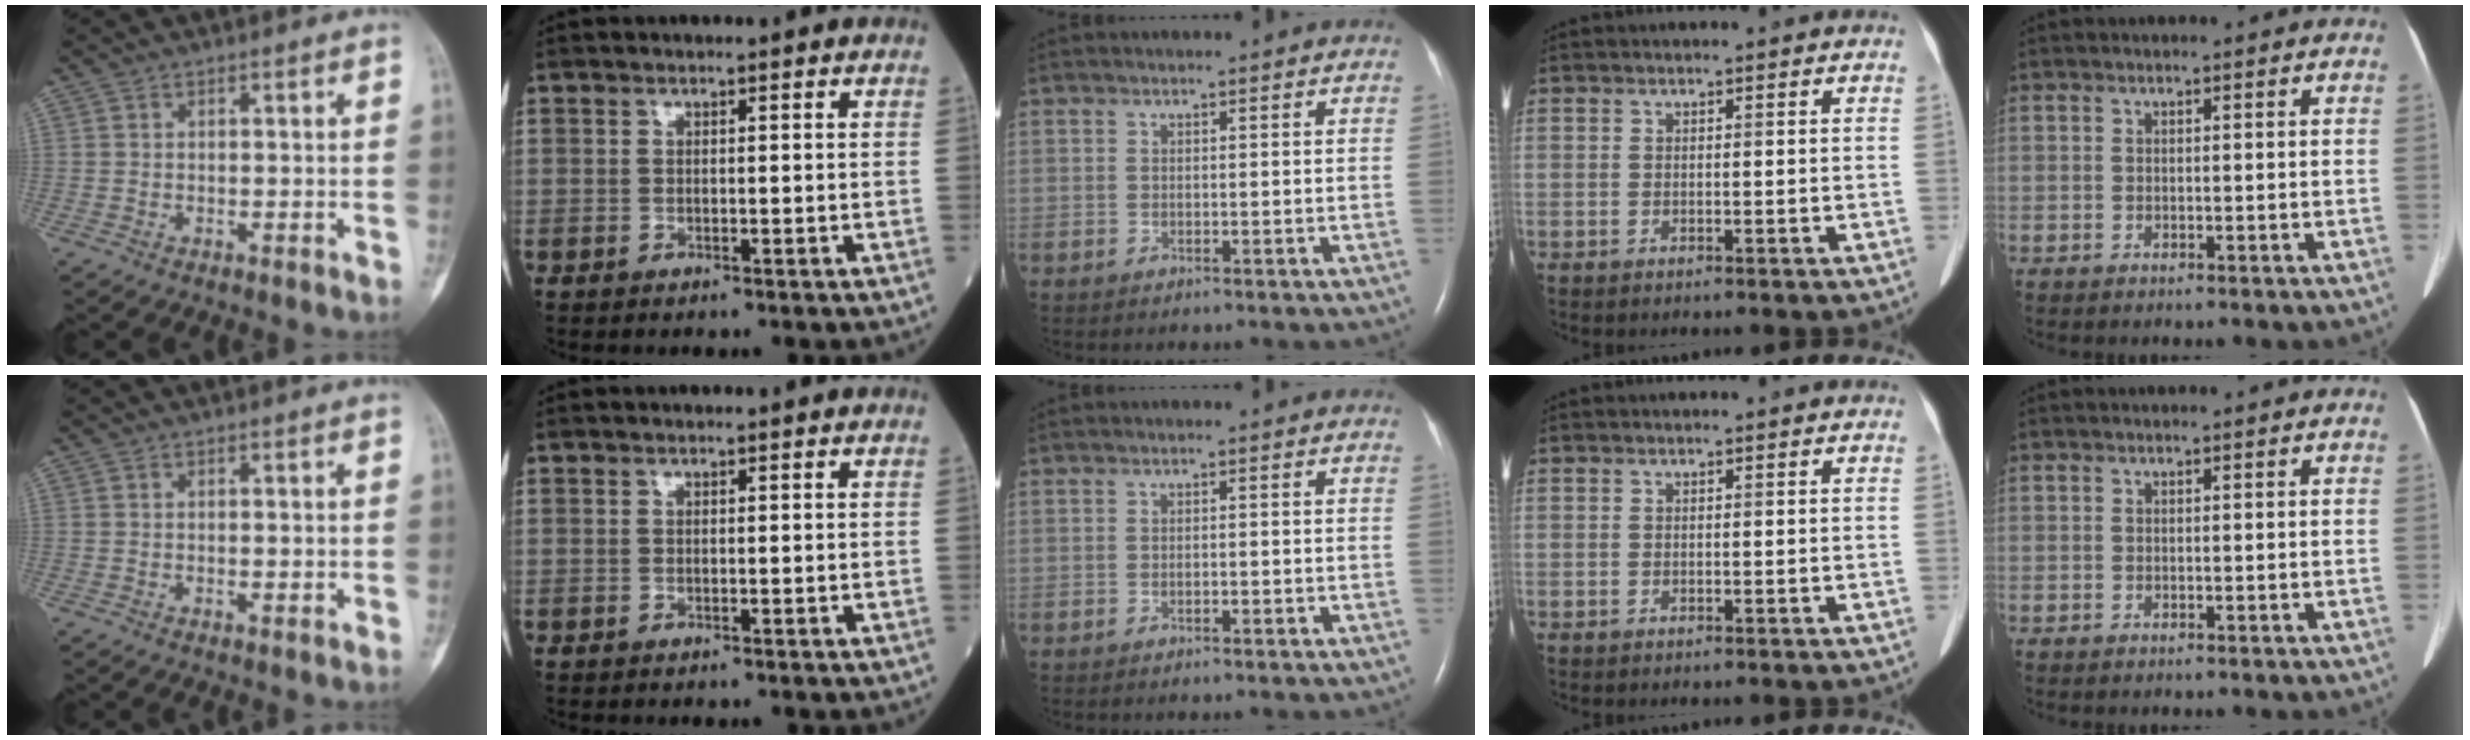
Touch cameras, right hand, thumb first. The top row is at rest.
{"thumb": {"total": 1.0, "force": [0.0, 0.4, 0.9], "torque": [-0.009, -0.003, 0.000]}, "middle": {"total": 0.8, "force": [-0.4, 0.2, 0.6], "torque": [-0.015, 0.000, -0.004]}}